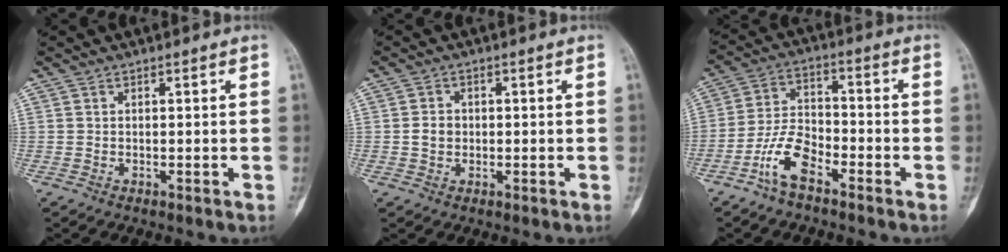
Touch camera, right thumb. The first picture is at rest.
{"total": 2.7, "force": [-0.2, 2.3, 1.4], "torque": [-0.016, 0.007, -0.005]}
{"total": 8.5, "force": [-5.2, 4.0, 5.5], "torque": [-0.106, 0.035, -0.107]}